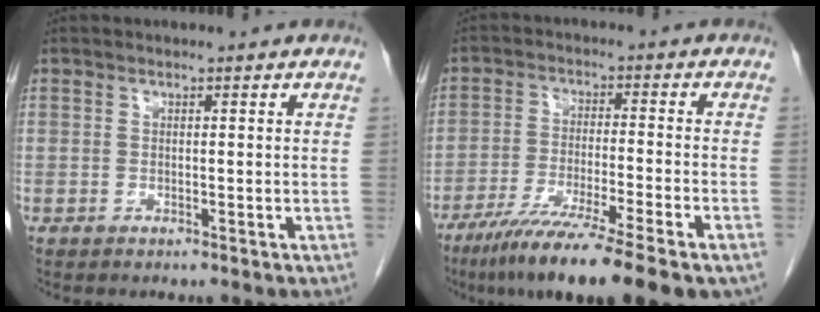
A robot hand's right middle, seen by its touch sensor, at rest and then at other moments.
{"total": 16.6, "force": [-11.8, 0.9, 11.7], "torque": [-0.162, -0.042, -0.188]}